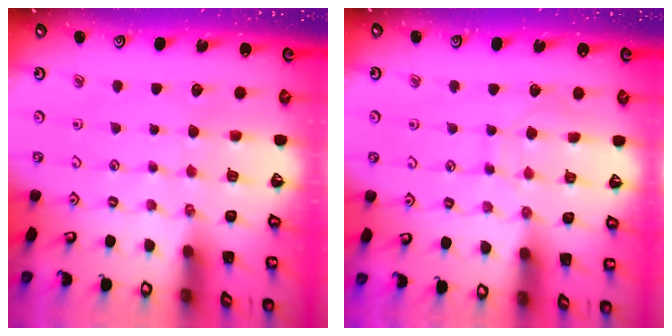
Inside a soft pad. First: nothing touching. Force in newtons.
{"total": 4.6, "press": 4.6, "slide": 0.4}